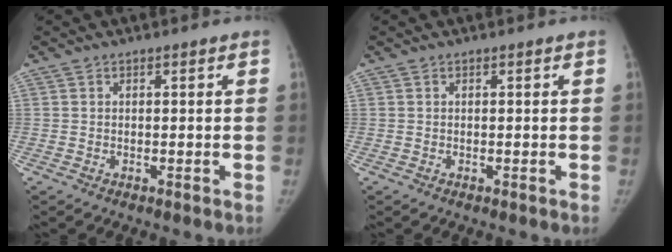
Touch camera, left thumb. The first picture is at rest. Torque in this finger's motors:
{"motor_torque": [0.00, 0.00, 0.21, -0.16, 0.00]}